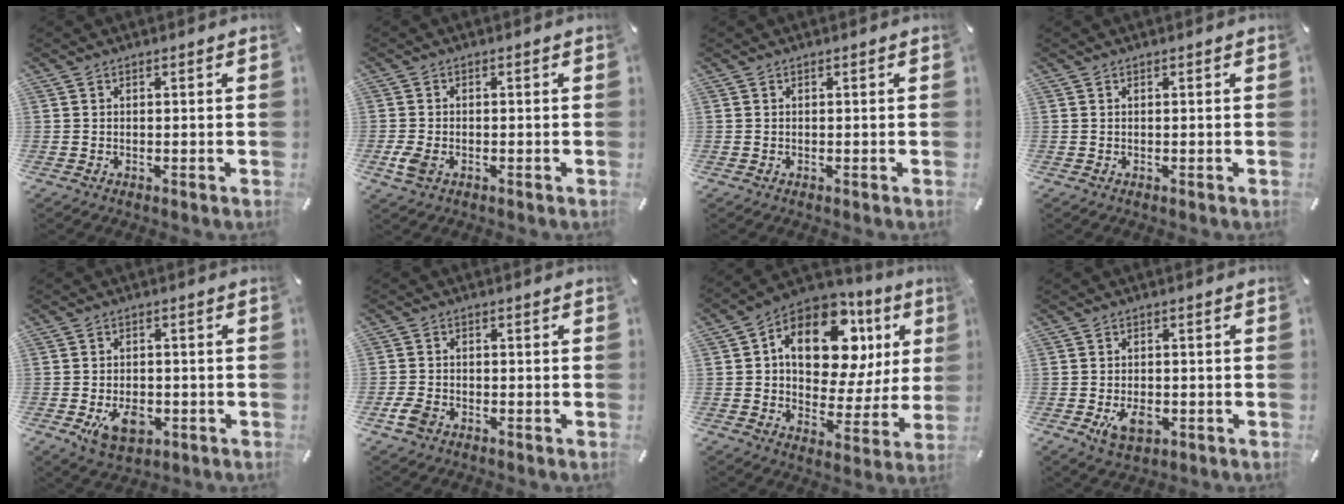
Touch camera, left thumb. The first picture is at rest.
{"total": 3.8, "force": [-1.3, 2.4, 2.6], "torque": [-0.070, -0.004, -0.028]}
{"total": 0.0}
{"total": 0.0}
{"total": 7.6, "force": [-2.4, 5.2, 5.0], "torque": [-0.084, 0.005, -0.042]}
{"total": 3.9, "force": [-1.8, 2.7, 2.1], "torque": [-0.054, 0.002, -0.037]}
{"total": 18.3, "force": [7.1, 11.1, 12.8], "torque": [-0.195, -0.032, 0.122]}
{"total": 6.5, "force": [-2.1, 4.2, 4.4], "torque": [-0.078, 0.001, -0.040]}